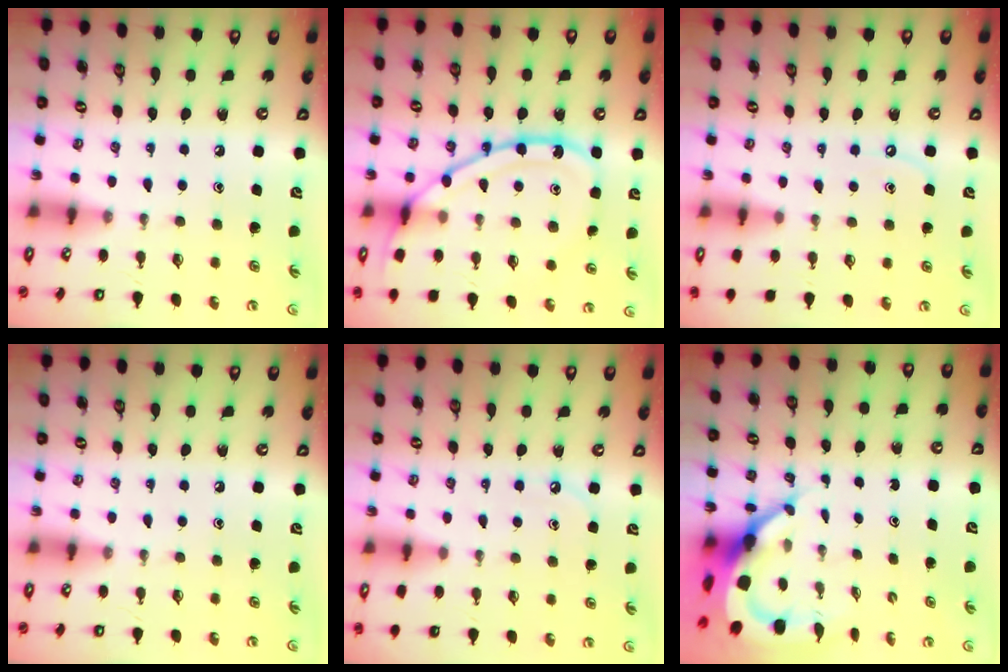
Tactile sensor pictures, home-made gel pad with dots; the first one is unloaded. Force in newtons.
{"total": 15.0, "press": 15.0, "slide": 0.6}
{"total": 4.9, "press": 4.9, "slide": 0.5}
{"total": 0.0}
{"total": 3.6, "press": 3.5, "slide": 0.5}
{"total": 7.2, "press": 7.1, "slide": 0.9}